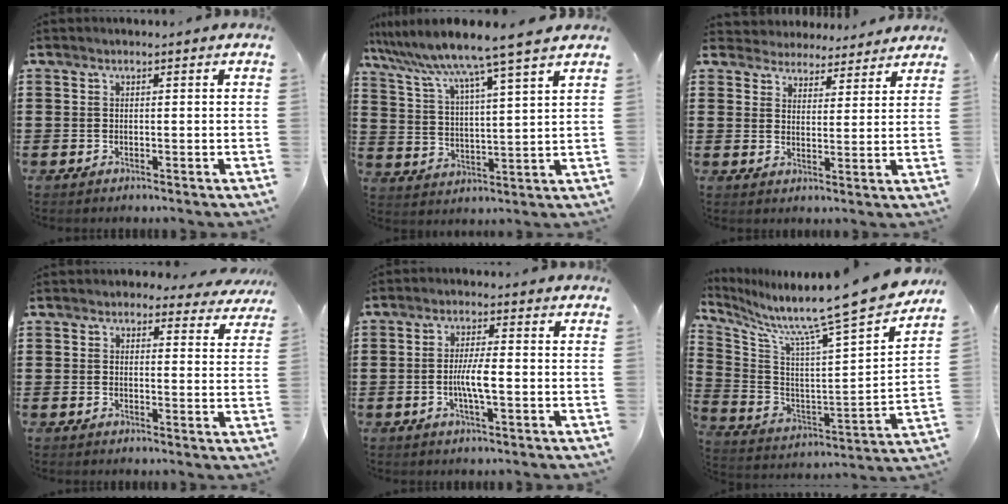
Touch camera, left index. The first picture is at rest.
{"total": 7.2, "force": [6.3, -1.4, 3.2], "torque": [-0.088, -0.048, 0.099]}
{"total": 4.1, "force": [4.0, 1.1, -0.2], "torque": [-0.018, -0.019, 0.070]}
{"total": 3.1, "force": [2.8, 1.2, 0.6], "torque": [-0.007, -0.010, 0.049]}
{"total": 4.8, "force": [-0.9, 0.9, 4.6], "torque": [-0.095, -0.002, -0.022]}
{"total": 10.7, "force": [9.7, -1.5, 4.3], "torque": [-0.098, -0.101, 0.144]}